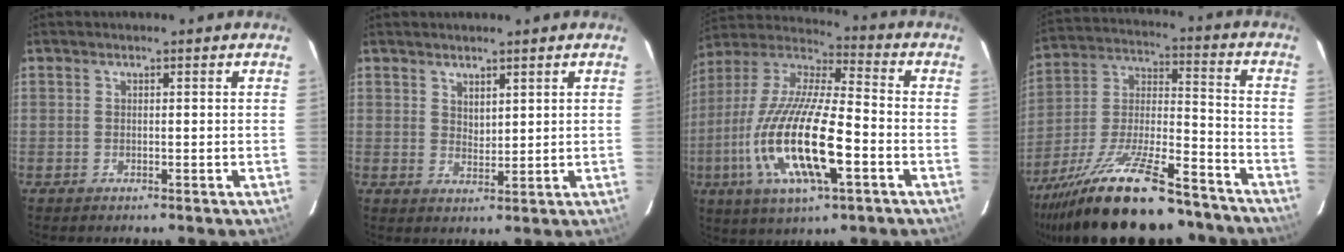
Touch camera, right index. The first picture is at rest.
{"total": 2.7, "force": [2.1, 1.3, 1.2], "torque": [-0.016, -0.002, 0.038]}
{"total": 21.7, "force": [-6.7, 5.8, 19.8], "torque": [-0.399, -0.028, -0.128]}
{"total": 26.8, "force": [-20.5, 7.3, 15.7], "torque": [-0.291, -0.026, -0.313]}